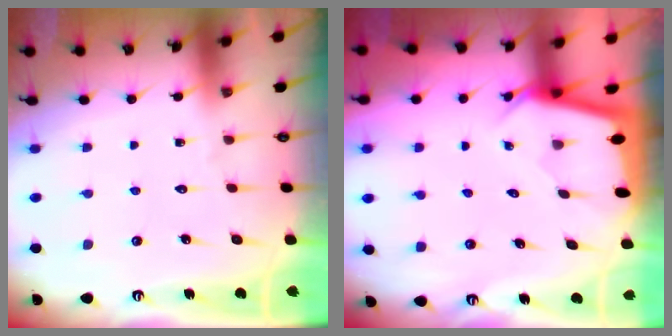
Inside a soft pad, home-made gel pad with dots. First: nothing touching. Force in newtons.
{"total": 2.3, "press": 2.3, "slide": 0.2}